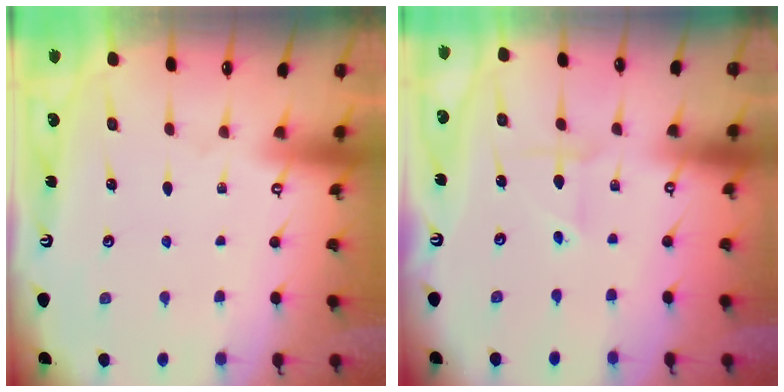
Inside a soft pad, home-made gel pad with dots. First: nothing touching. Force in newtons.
{"total": 2.3, "press": 2.3, "slide": 0.2}